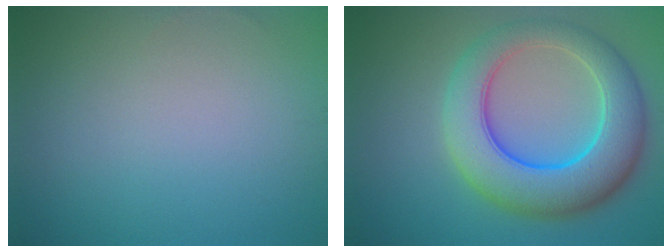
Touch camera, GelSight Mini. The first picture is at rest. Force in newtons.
{"total": 9.4, "press": 9.4, "slide": 0.2}